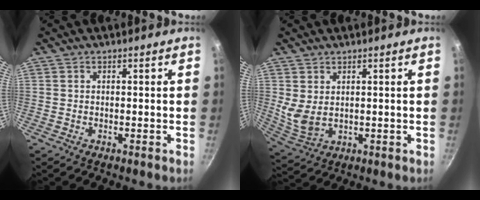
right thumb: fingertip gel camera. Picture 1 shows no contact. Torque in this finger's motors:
{"motor_torque": [0.02, 1.50, 0.12, -0.01, 0.04]}